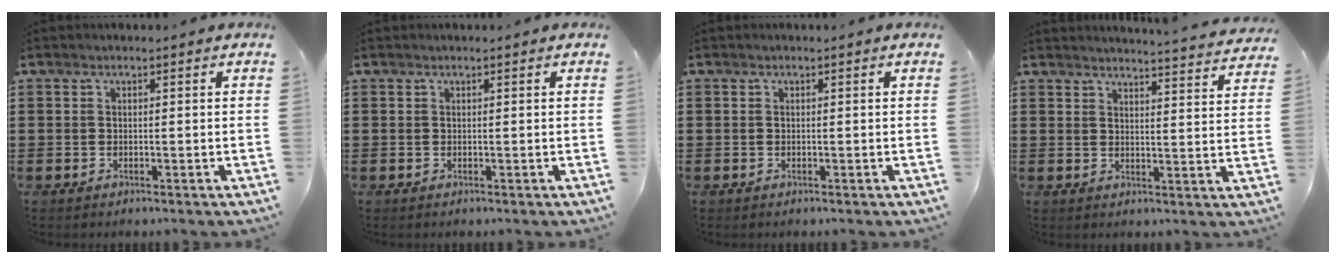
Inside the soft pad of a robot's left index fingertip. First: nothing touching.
{"total": 0.0}
{"total": 0.0}
{"total": 3.7, "force": [3.6, -0.8, 0.2], "torque": [-0.011, -0.030, 0.061]}